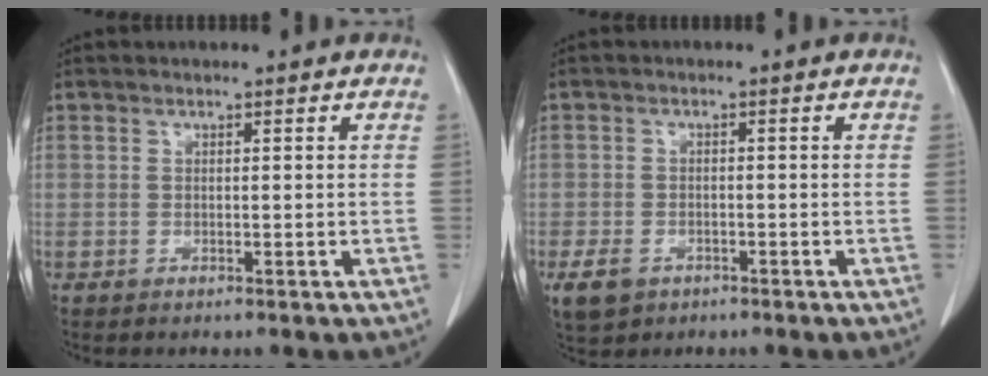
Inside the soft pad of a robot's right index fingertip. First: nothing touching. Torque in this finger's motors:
{"motor_torque": [-0.05, 0.01, -0.38, -0.21]}